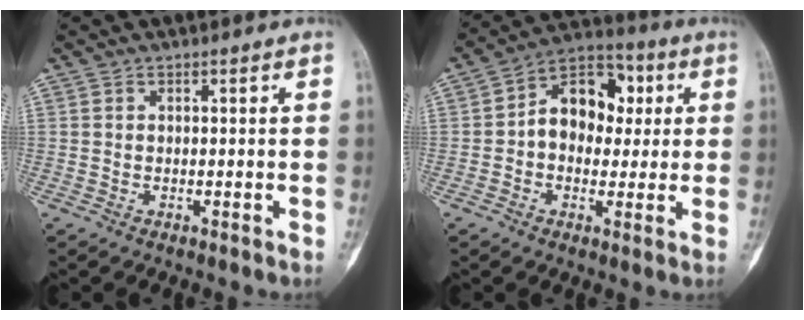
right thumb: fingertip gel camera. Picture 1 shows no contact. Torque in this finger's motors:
{"motor_torque": [1.19, 1.21, 0.47, -0.47, 0.06]}